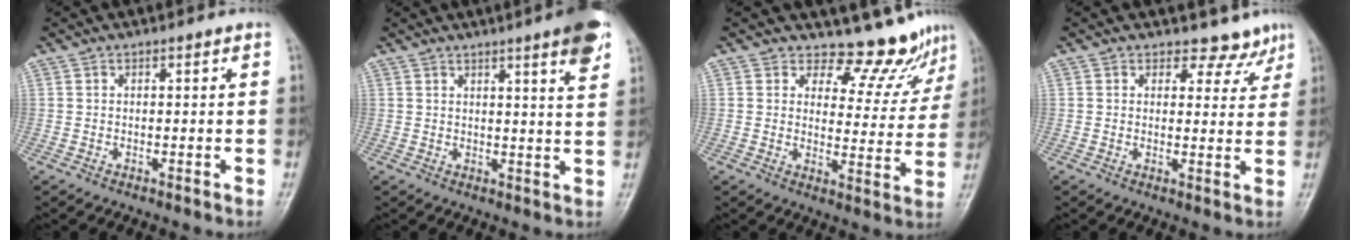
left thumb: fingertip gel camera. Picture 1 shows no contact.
{"total": 7.7, "force": [4.7, 0.6, 6.0], "torque": [-0.071, -0.019, 0.058]}
{"total": 9.1, "force": [8.6, 3.0, 0.6], "torque": [0.023, -0.088, 0.104]}
{"total": 4.8, "force": [4.0, 2.7, 0.1], "torque": [0.025, -0.031, 0.039]}